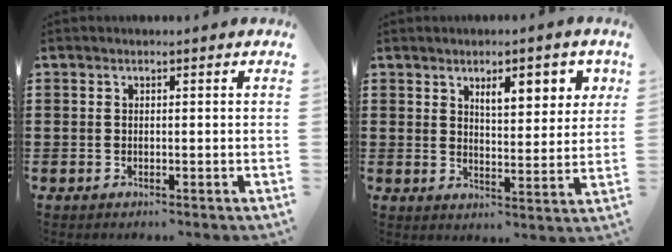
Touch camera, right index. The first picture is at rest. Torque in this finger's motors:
{"motor_torque": [0.40, 0.02, 0.34, 0.12]}